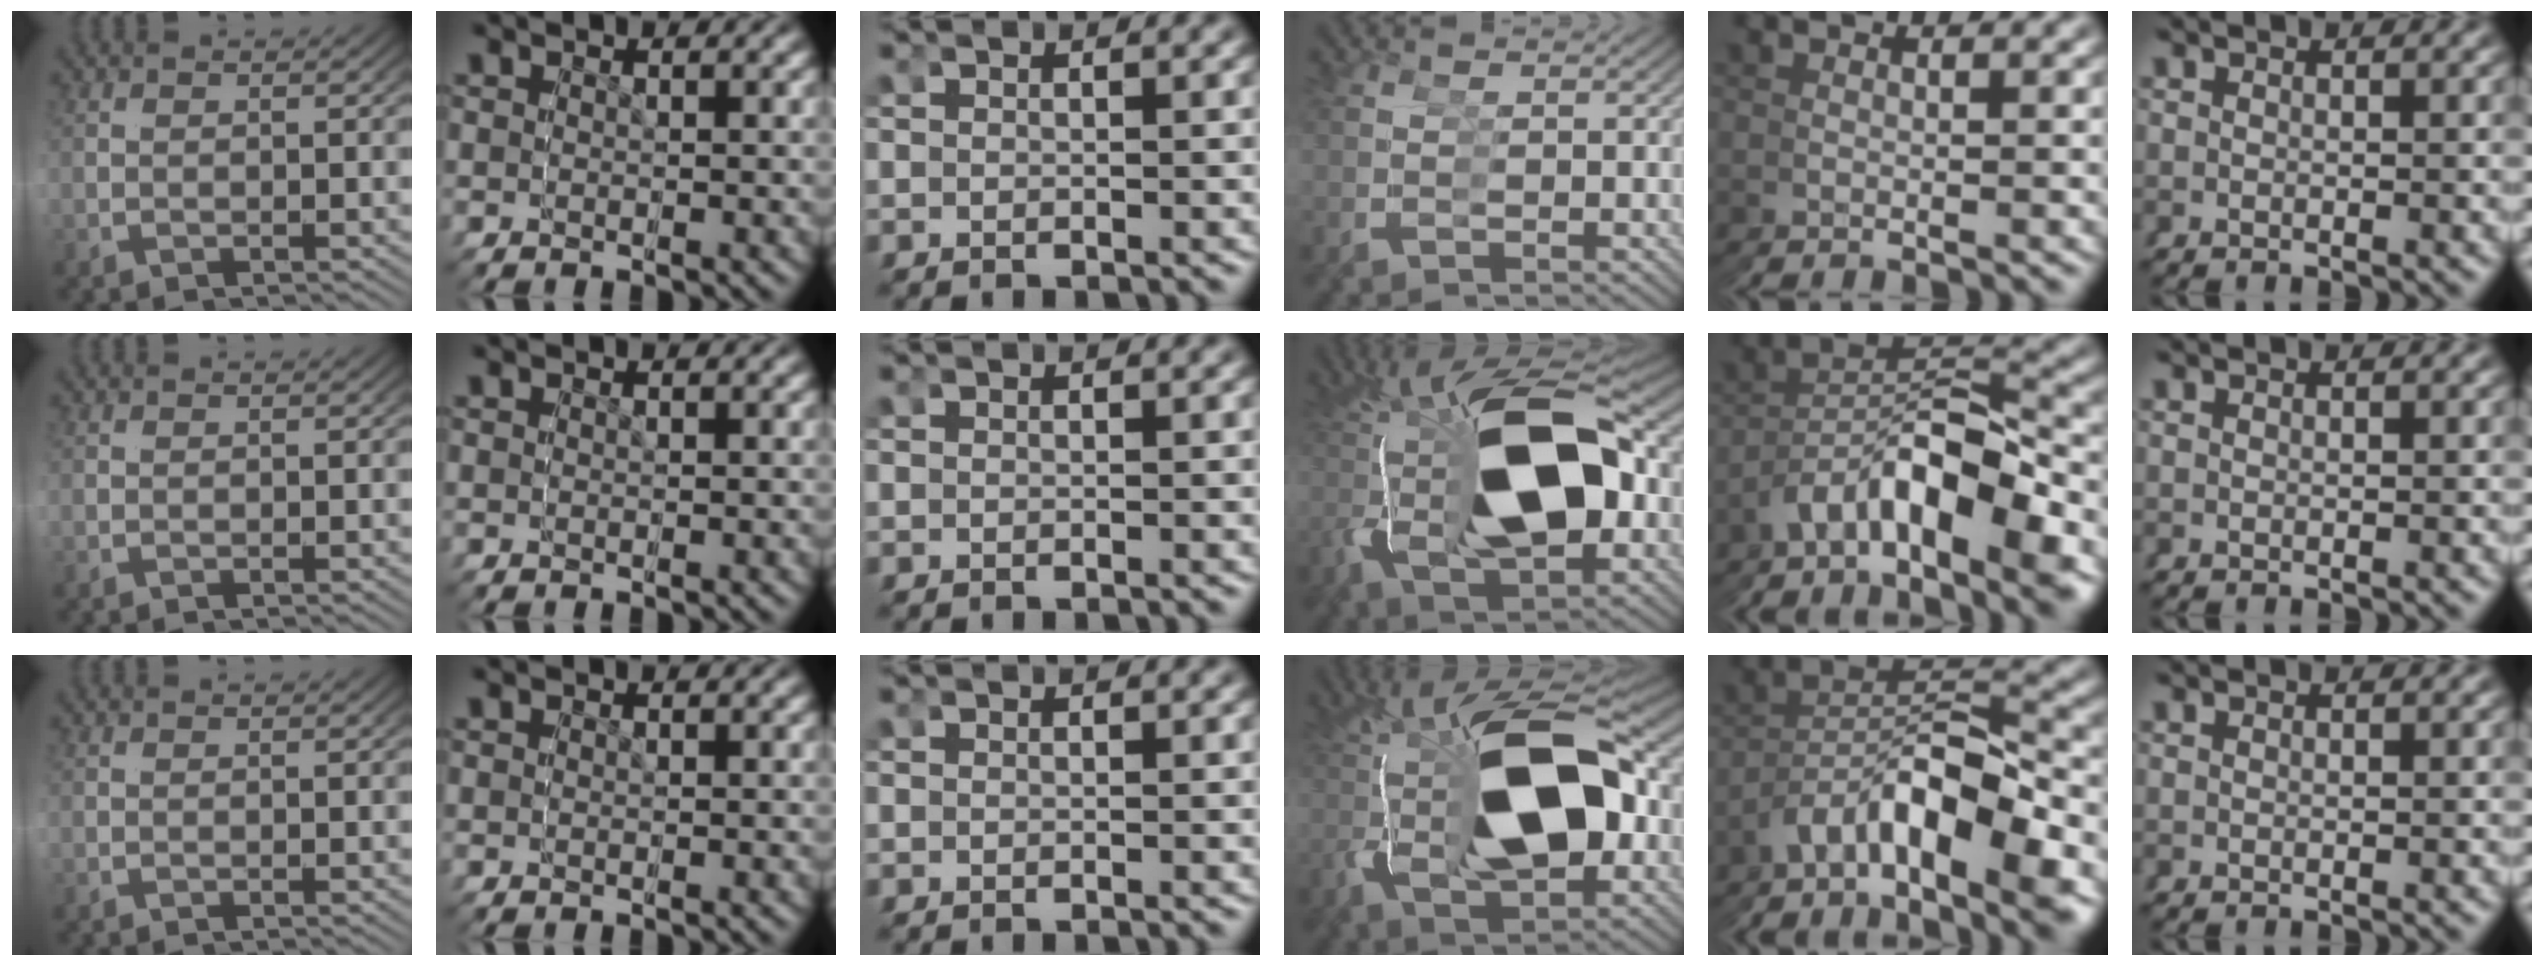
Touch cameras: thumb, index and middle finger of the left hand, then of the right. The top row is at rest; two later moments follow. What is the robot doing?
{"motion": "grasp_and_lifting", "object": "glasses"}